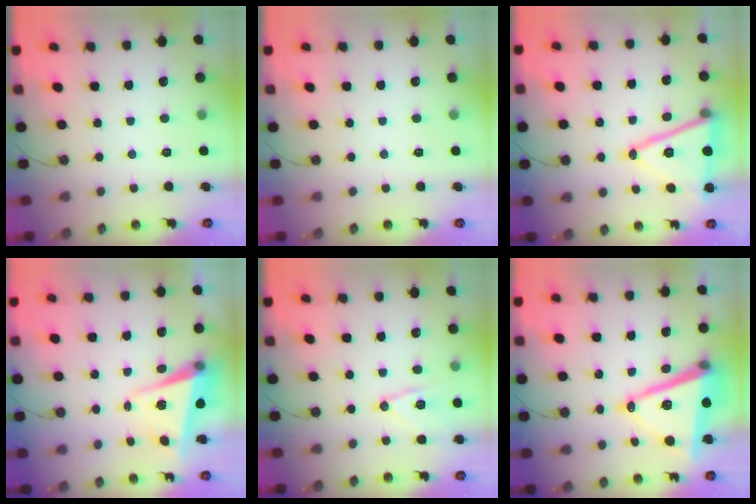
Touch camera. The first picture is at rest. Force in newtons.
{"total": 0.0}
{"total": 16.4, "press": 16.0, "slide": 3.7}
{"total": 5.3, "press": 5.2, "slide": 1.0}
{"total": 11.9, "press": 11.8, "slide": 0.8}
{"total": 16.2, "press": 15.7, "slide": 4.0}